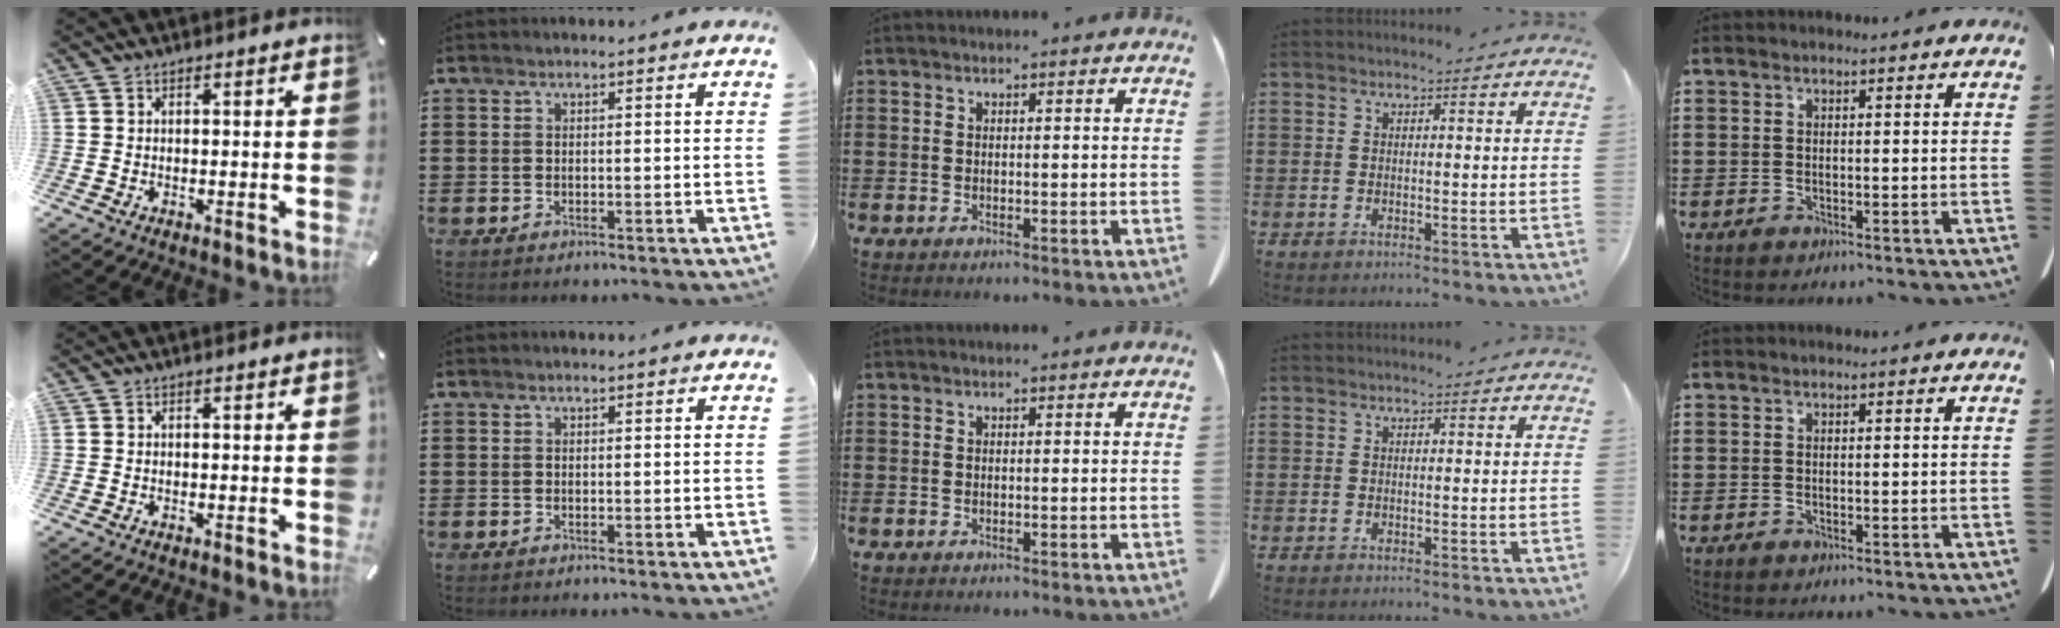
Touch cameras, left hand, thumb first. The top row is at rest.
{}